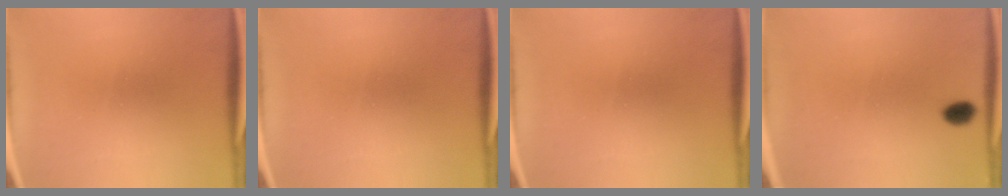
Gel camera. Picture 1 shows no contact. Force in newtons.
{"total": 0.0}
{"total": 0.0}
{"total": 1.7}